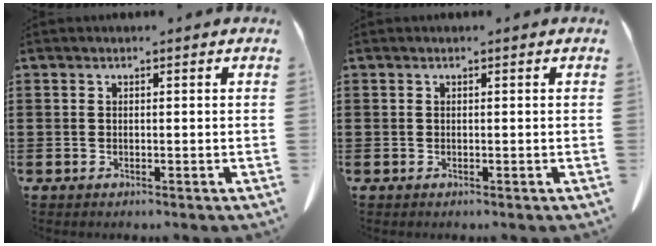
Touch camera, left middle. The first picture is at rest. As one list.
[{"total": 0.0}]